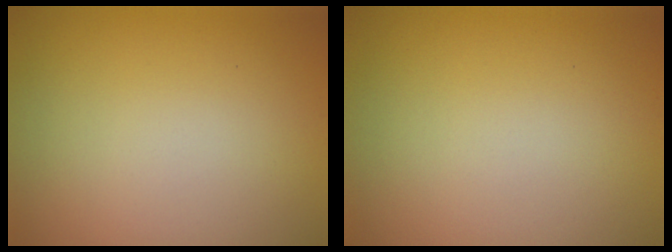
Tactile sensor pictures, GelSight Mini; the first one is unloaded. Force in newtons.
{"total": 0.0}